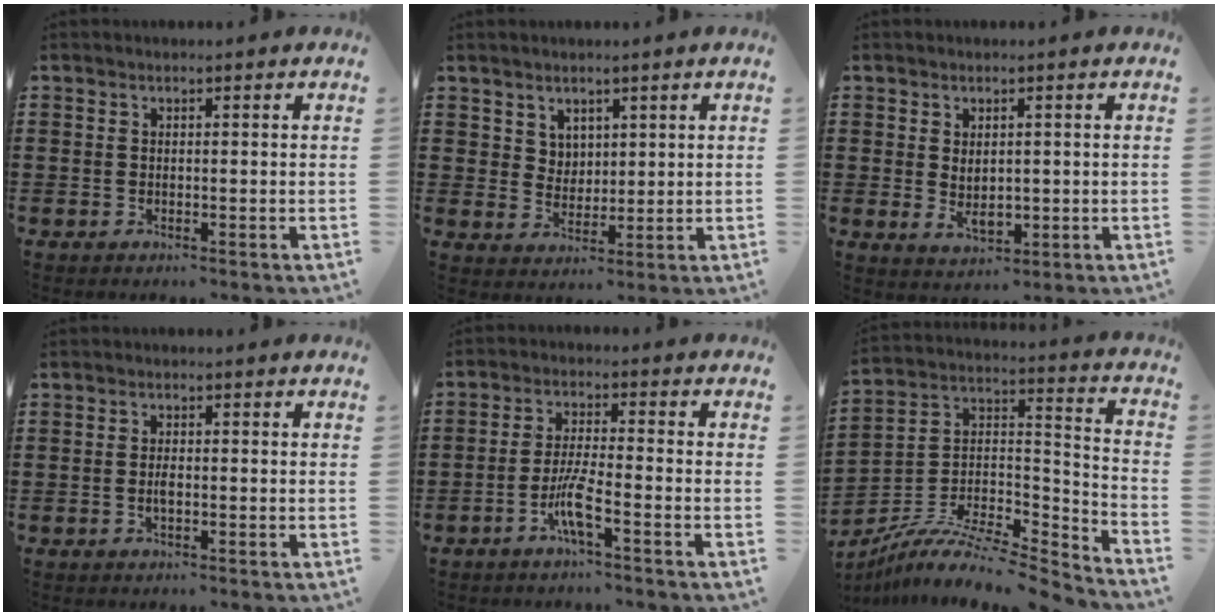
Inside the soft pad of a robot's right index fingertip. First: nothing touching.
{"total": 3.9, "force": [2.7, 2.8, 0.4], "torque": [-0.020, 0.006, 0.052]}
{"total": 3.2, "force": [0.2, 1.9, 2.5], "torque": [-0.043, 0.003, 0.003]}
{"total": 1.6, "force": [-0.3, 0.7, 1.4], "torque": [-0.028, 0.001, -0.005]}
{"total": 5.7, "force": [-3.0, 0.3, 4.9], "torque": [-0.114, -0.016, -0.063]}
{"total": 9.1, "force": [-7.1, 2.7, 5.1], "torque": [-0.106, 0.001, -0.145]}